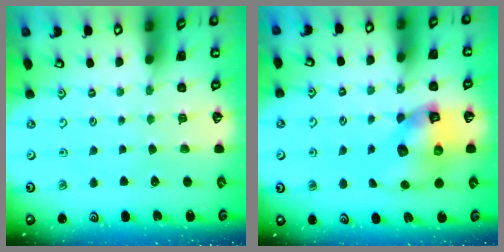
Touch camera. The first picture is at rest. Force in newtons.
{"total": 11.8, "press": 11.7, "slide": 1.5}